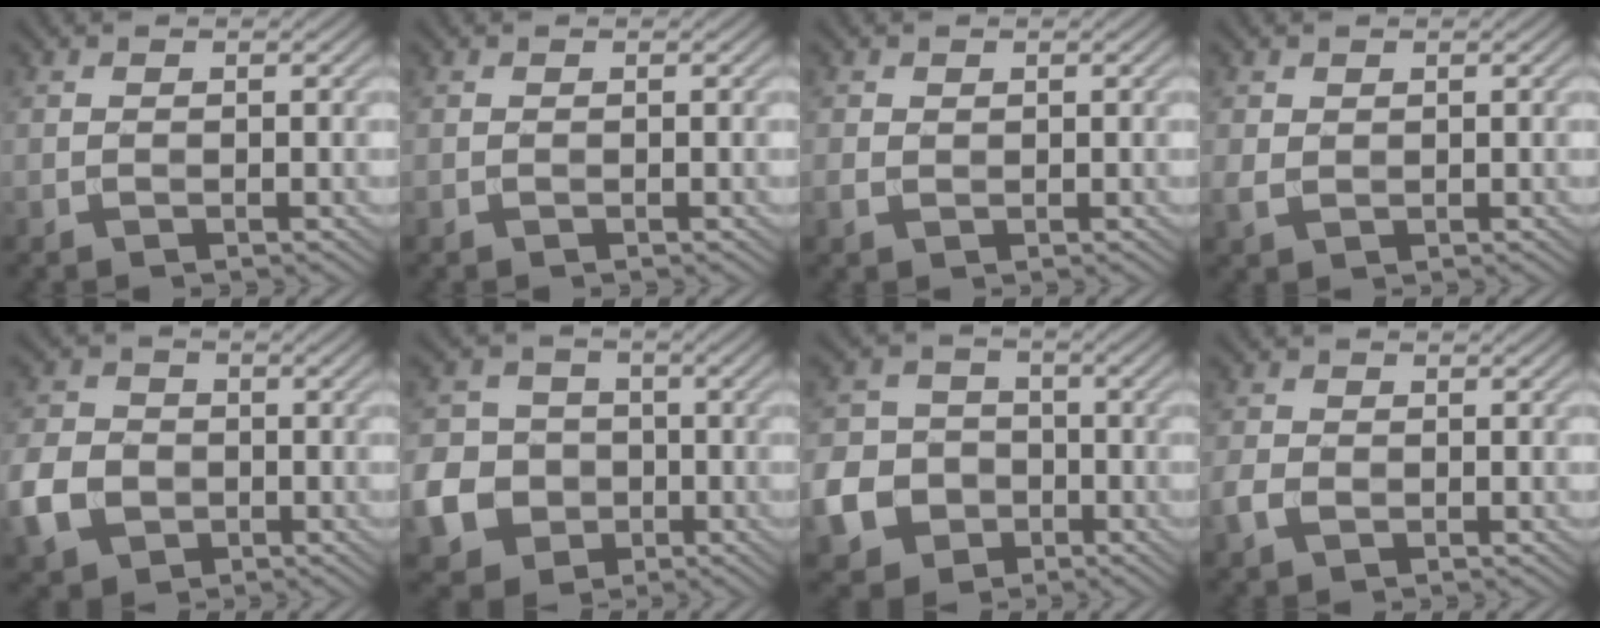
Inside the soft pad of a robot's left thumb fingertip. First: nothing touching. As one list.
[{"total": 0.0}, {"total": 1.3, "force": [0.3, 1.0, 0.6], "torque": [-0.016, 0.000, 0.008]}, {"total": 1.8, "force": [0.6, 1.4, 1.0], "torque": [-0.026, -0.001, 0.015]}, {"total": 7.0, "force": [-2.4, 5.6, 3.3], "torque": [-0.092, -0.012, -0.060]}, {"total": 9.4, "force": [-2.7, 8.4, 3.3], "torque": [-0.099, -0.032, -0.079]}, {"total": 8.8, "force": [-3.4, 7.4, 3.4], "torque": [-0.097, -0.029, -0.086]}, {"total": 2.4, "force": [-0.8, 1.7, 1.5], "torque": [-0.038, -0.005, -0.021]}]